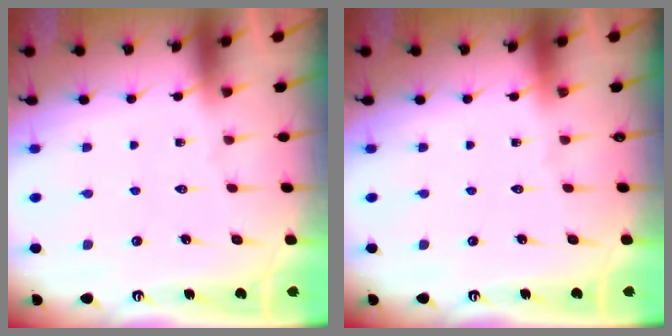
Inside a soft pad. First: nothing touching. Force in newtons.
{"total": 0.0}